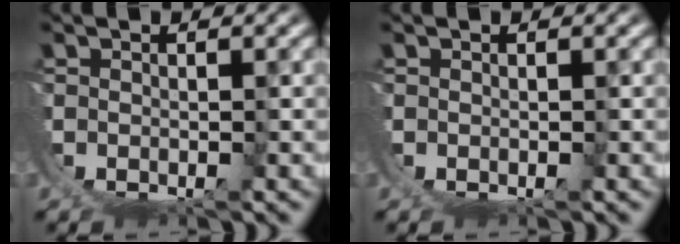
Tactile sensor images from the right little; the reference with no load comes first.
{"total": 0.0}